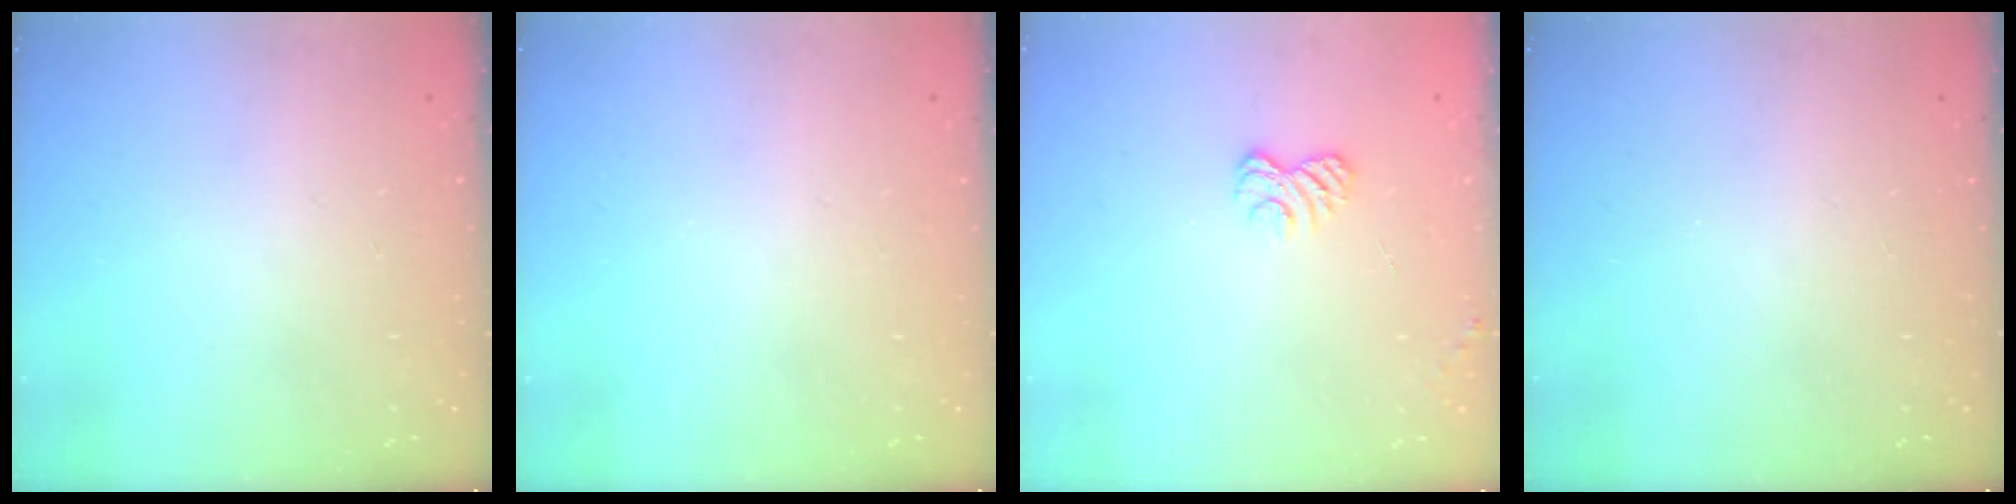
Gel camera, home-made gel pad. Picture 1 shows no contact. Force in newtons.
{"total": 0.0}
{"total": 2.8, "press": 2.5, "slide": 1.3}
{"total": 0.0}